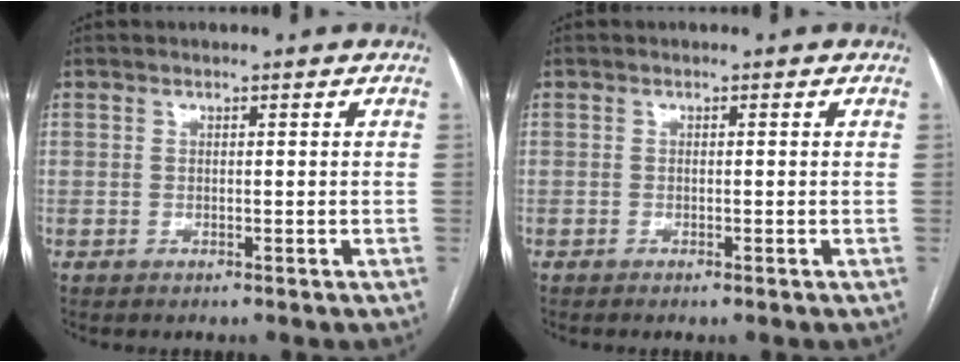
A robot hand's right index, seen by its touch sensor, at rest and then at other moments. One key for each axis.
{"total": 0.7, "fx": -0.4, "fy": -0.1, "fz": 0.6, "tx": -0.013, "ty": 0.000, "tz": -0.008}